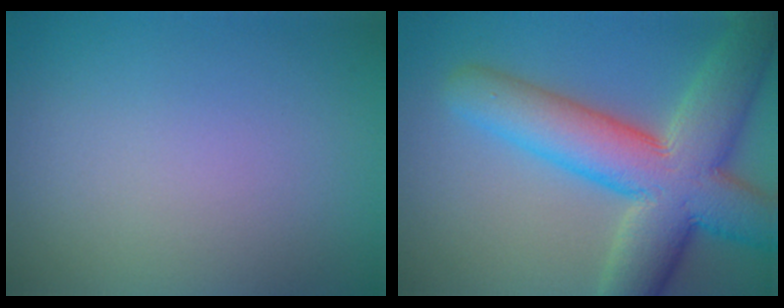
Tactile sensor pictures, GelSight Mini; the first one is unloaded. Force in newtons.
{"total": 11.2, "press": 11.2, "slide": 0.6}